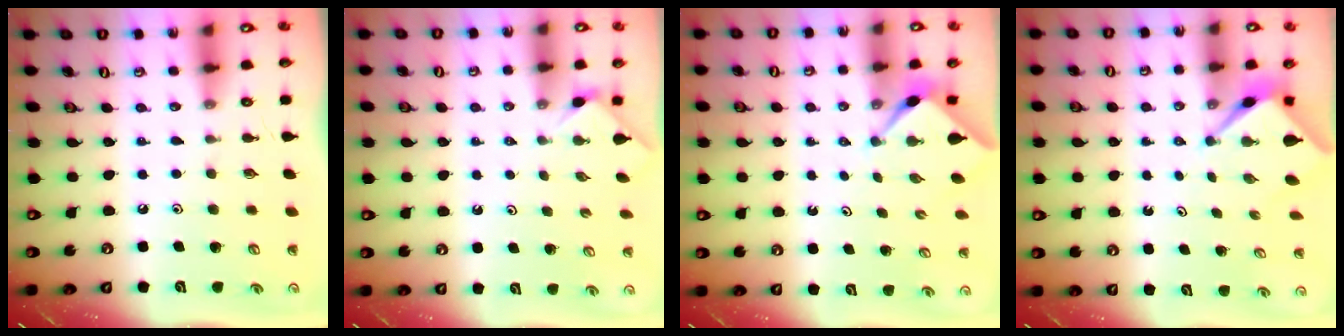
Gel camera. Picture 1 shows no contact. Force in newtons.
{"total": 1.3, "press": 1.2, "slide": 0.4}
{"total": 2.3, "press": 2.3, "slide": 0.3}
{"total": 2.7, "press": 2.7, "slide": 0.1}